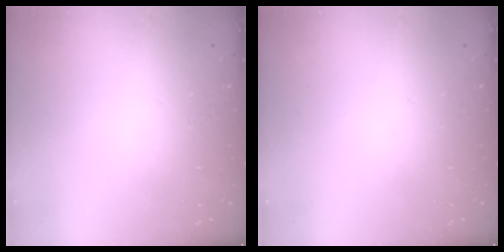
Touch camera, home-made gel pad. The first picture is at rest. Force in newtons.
{"total": 0.0}